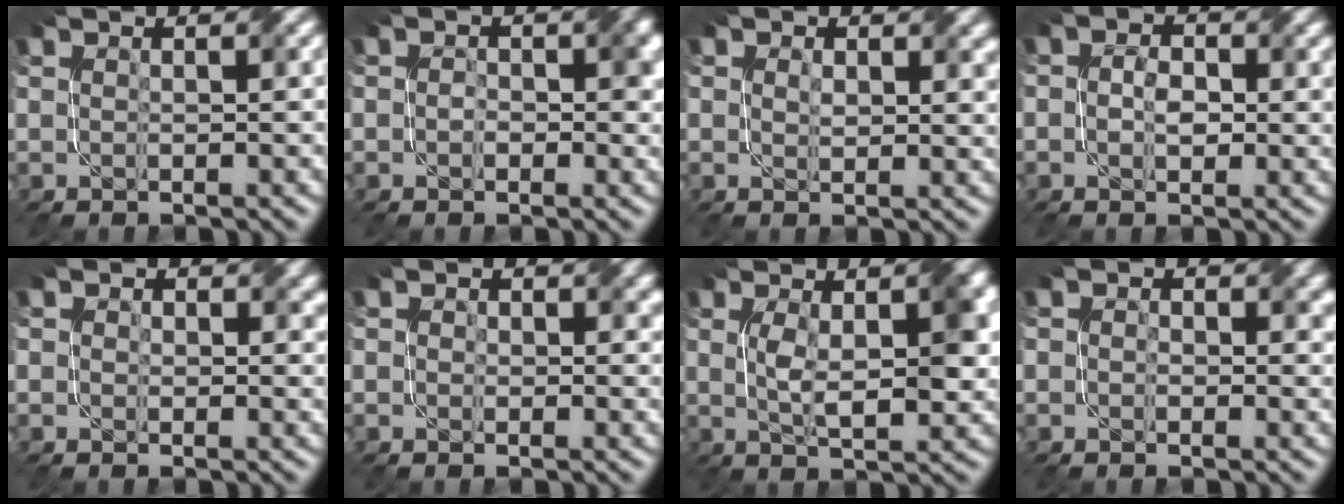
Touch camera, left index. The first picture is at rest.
{"total": 2.5, "force": [0.0, 1.7, 1.9], "torque": [-0.021, -0.001, -0.007]}
{"total": 2.7, "force": [0.9, 1.8, 1.9], "torque": [-0.030, -0.004, 0.015]}
{"total": 2.7, "force": [-0.1, 1.7, 2.0], "torque": [-0.031, -0.001, -0.008]}
{"total": 2.6, "force": [1.0, 2.0, 1.4], "torque": [-0.018, -0.005, 0.007]}
{"total": 2.4, "force": [0.9, 1.9, 1.2], "torque": [-0.017, -0.003, 0.006]}
{"total": 5.3, "force": [0.6, 1.8, 4.9], "torque": [-0.087, 0.000, 0.014]}
{"total": 2.8, "force": [0.5, 2.0, 1.8], "torque": [-0.015, 0.001, -0.002]}